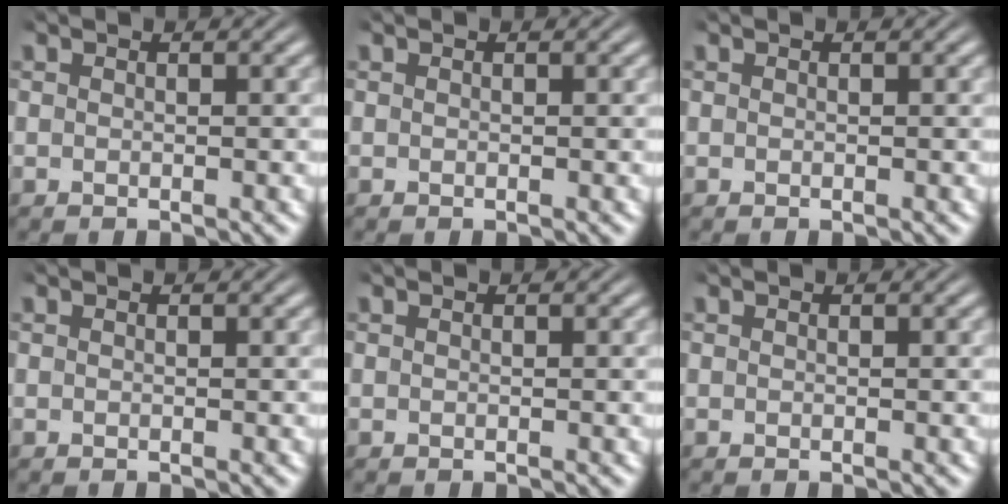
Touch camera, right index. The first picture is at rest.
{"total": 0.0}
{"total": 0.0}
{"total": 0.0}
{"total": 0.0}
{"total": 0.0}